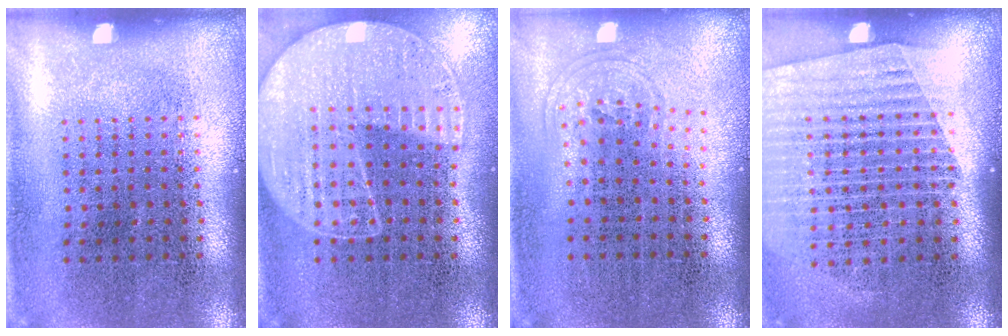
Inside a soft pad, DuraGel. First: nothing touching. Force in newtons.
{"total": 1.3, "press": 1.2, "slide": 0.3}
{"total": 0.8, "press": 0.5, "slide": 0.7}
{"total": 1.6, "press": 1.5, "slide": 0.6}